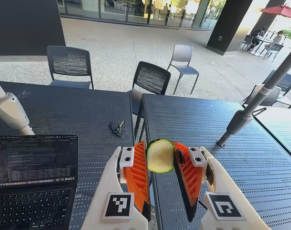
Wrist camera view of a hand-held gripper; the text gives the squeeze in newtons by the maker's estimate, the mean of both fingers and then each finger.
{"total": 6.0, "left": 5.8, "right": 6.3}